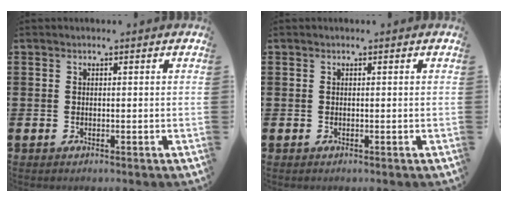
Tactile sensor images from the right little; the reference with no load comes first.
{"total": 0.0}